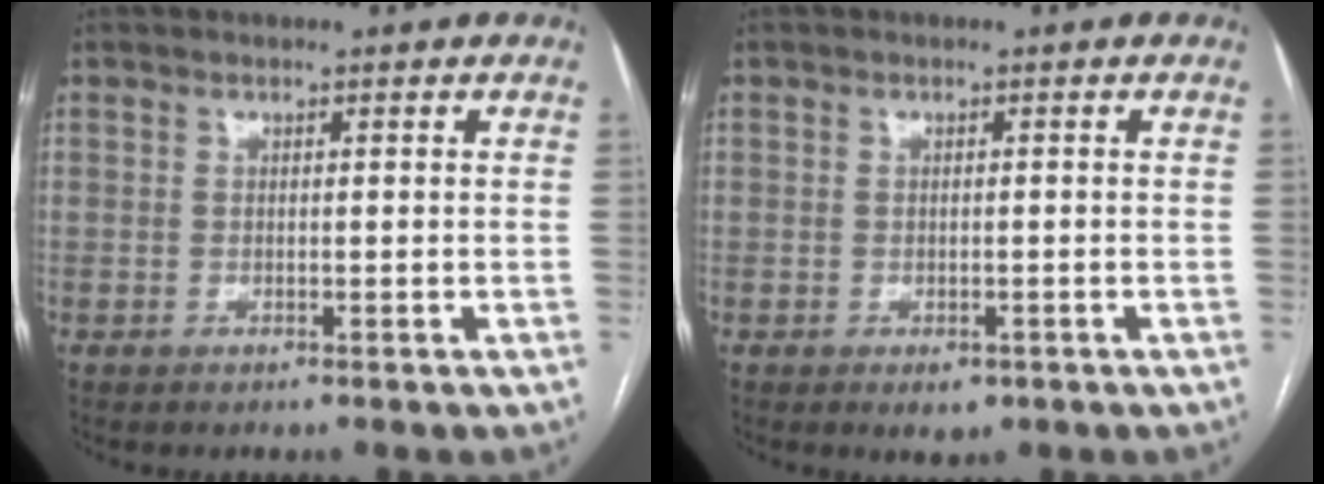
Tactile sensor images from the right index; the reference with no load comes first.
{"total": 2.2, "force": [-1.2, 1.4, 1.3], "torque": [-0.011, 0.000, -0.006]}